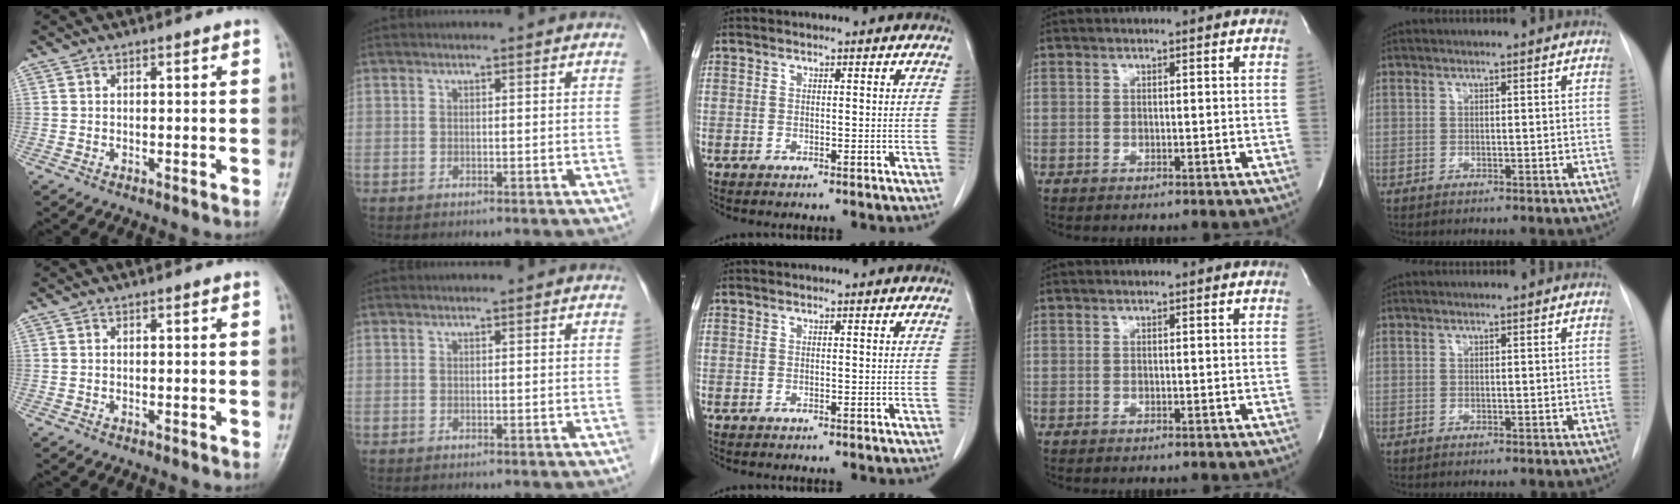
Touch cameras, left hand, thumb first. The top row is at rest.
{}